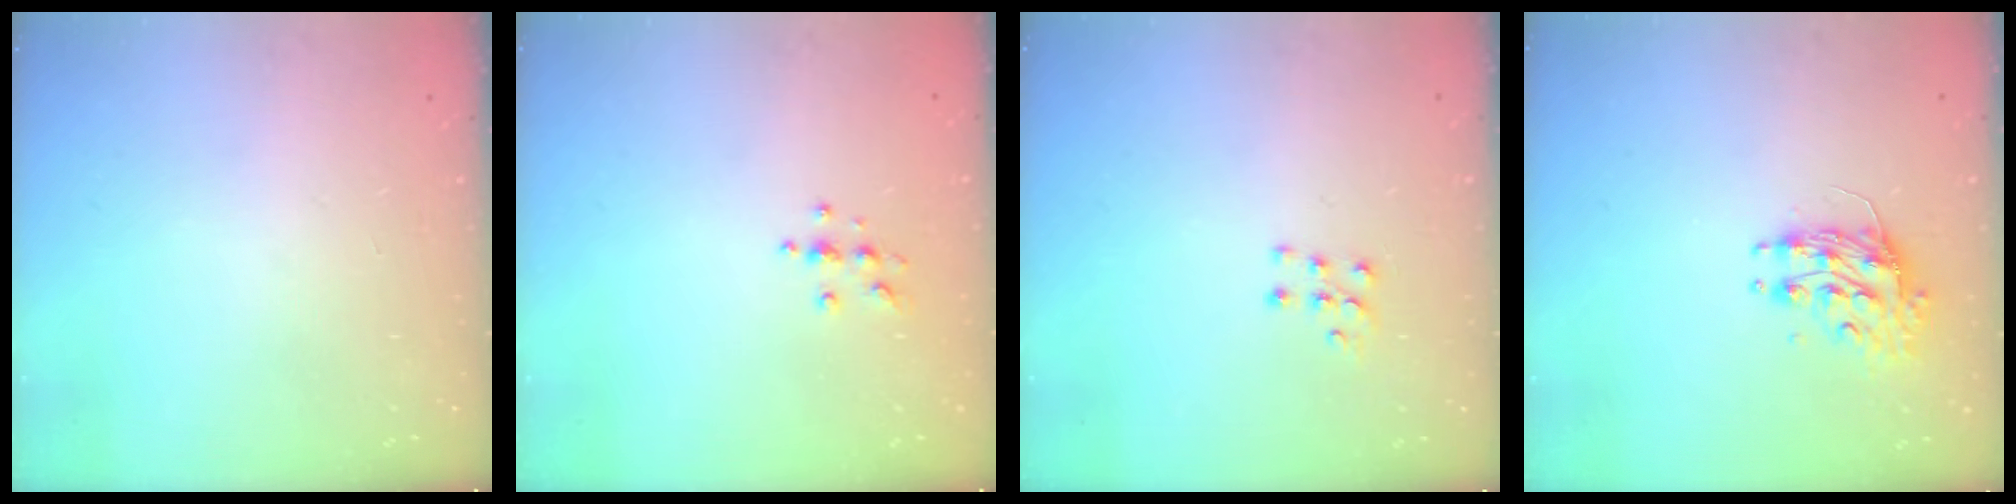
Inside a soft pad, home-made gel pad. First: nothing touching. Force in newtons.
{"total": 5.4, "press": 5.4, "slide": 0.7}
{"total": 5.6, "press": 5.6, "slide": 0.5}
{"total": 10.4, "press": 10.3, "slide": 0.8}